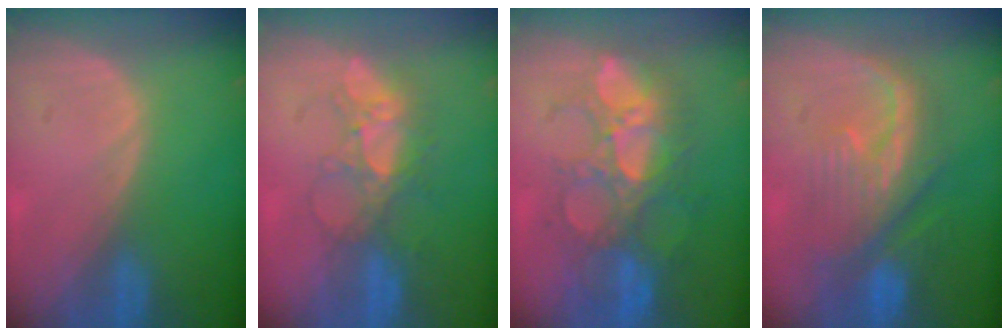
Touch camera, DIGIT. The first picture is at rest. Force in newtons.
{"total": 6.0, "press": 5.8, "slide": 1.6}
{"total": 10.1, "press": 9.6, "slide": 3.2}
{"total": 9.0, "press": 8.7, "slide": 2.0}